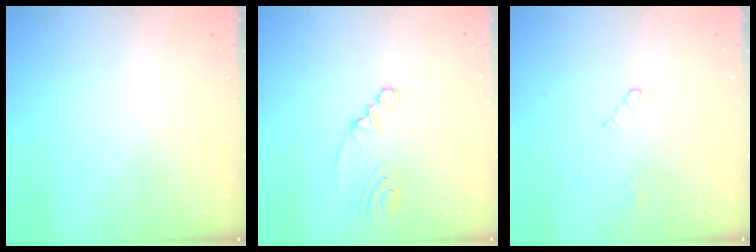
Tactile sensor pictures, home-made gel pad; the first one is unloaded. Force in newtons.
{"total": 2.5, "press": 2.3, "slide": 0.8}
{"total": 2.6, "press": 2.6, "slide": 0.4}